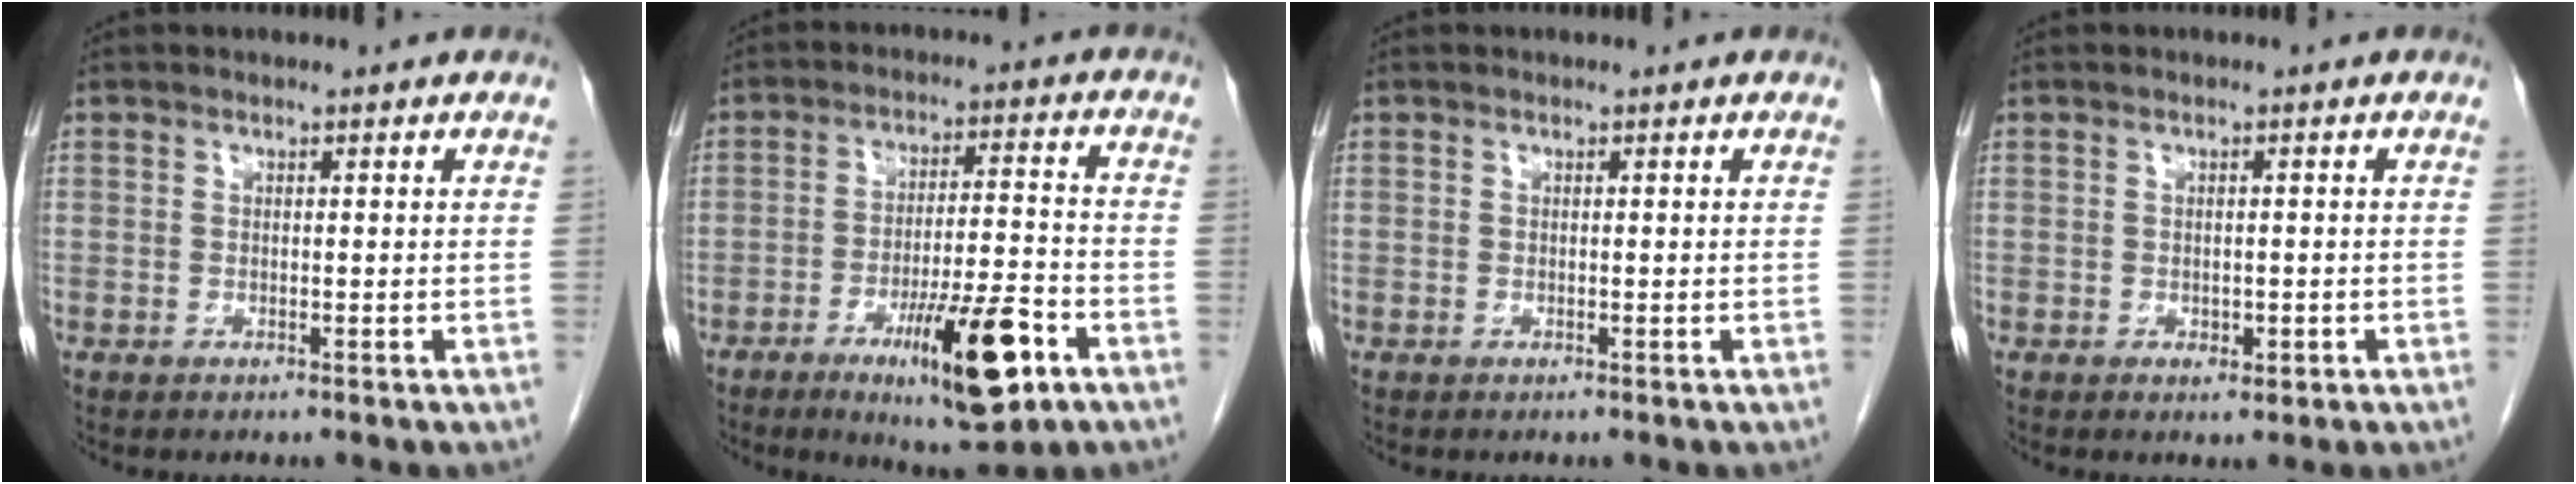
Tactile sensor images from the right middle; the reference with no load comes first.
{"total": 13.3, "force": [-6.6, 2.1, 11.3], "torque": [-0.178, -0.012, -0.098]}
{"total": 0.0}
{"total": 1.5, "force": [-0.6, 0.9, 1.1], "torque": [-0.015, 0.000, -0.003]}